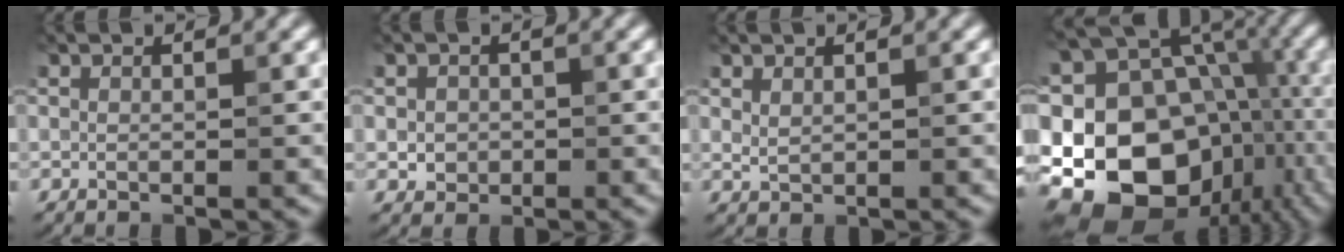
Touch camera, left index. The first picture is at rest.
{"total": 1.7, "force": [-0.2, 1.6, 0.7], "torque": [-0.006, -0.005, -0.004]}
{"total": 0.9, "force": [0.7, 0.5, 0.5], "torque": [-0.013, -0.003, 0.019]}
{"total": 21.5, "force": [-4.9, 17.3, 11.7], "torque": [-0.195, 0.008, -0.080]}